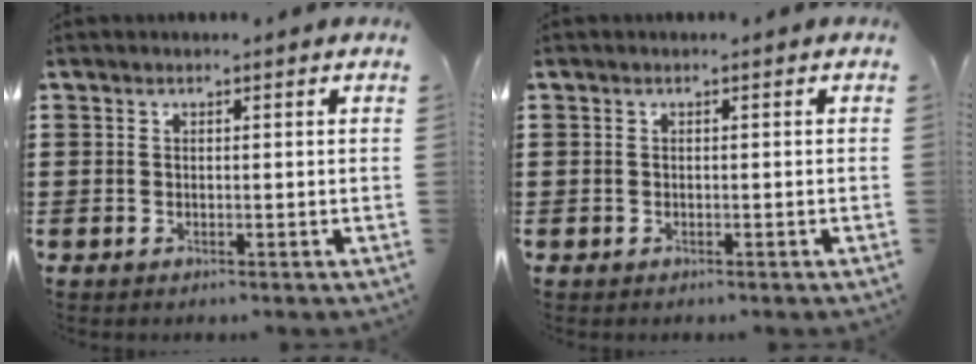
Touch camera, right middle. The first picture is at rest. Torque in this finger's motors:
{"motor_torque": [-0.17, 0.16, 0.02, -0.01]}